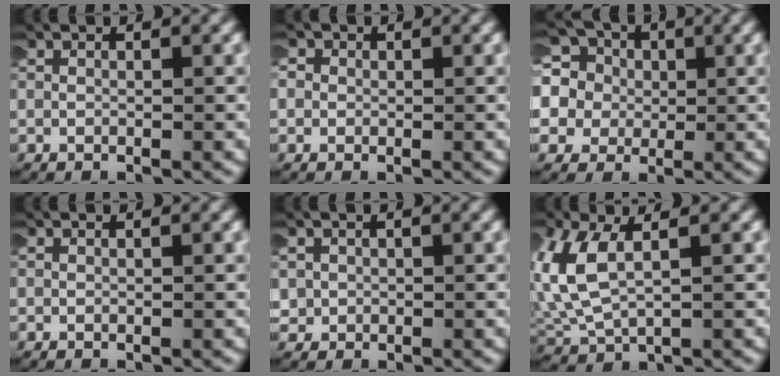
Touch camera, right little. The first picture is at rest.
{"total": 2.2, "force": [0.1, 2.1, 0.5], "torque": [-0.019, 0.006, -0.008]}
{"total": 11.1, "force": [0.5, 10.3, 4.0], "torque": [-0.140, -0.019, -0.007]}
{"total": 0.0}
{"total": 2.1, "force": [-0.1, 2.0, 0.3], "torque": [-0.026, -0.001, -0.004]}
{"total": 5.1, "force": [1.4, 3.2, 3.7], "torque": [-0.112, -0.005, 0.038]}